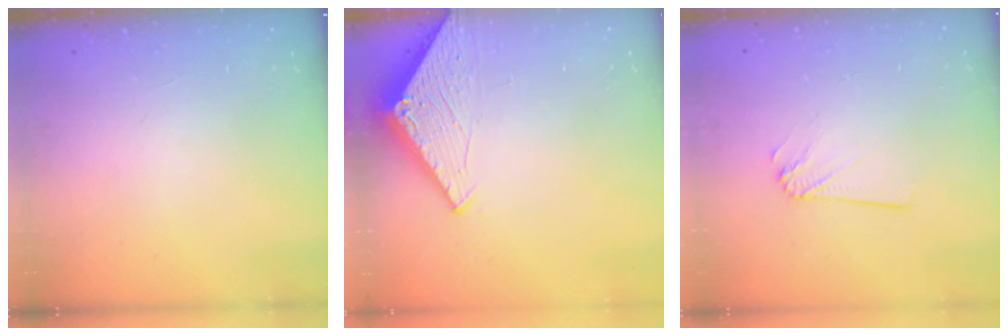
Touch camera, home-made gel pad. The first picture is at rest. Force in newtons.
{"total": 3.0, "press": 3.0, "slide": 0.2}
{"total": 2.1, "press": 2.1, "slide": 0.1}